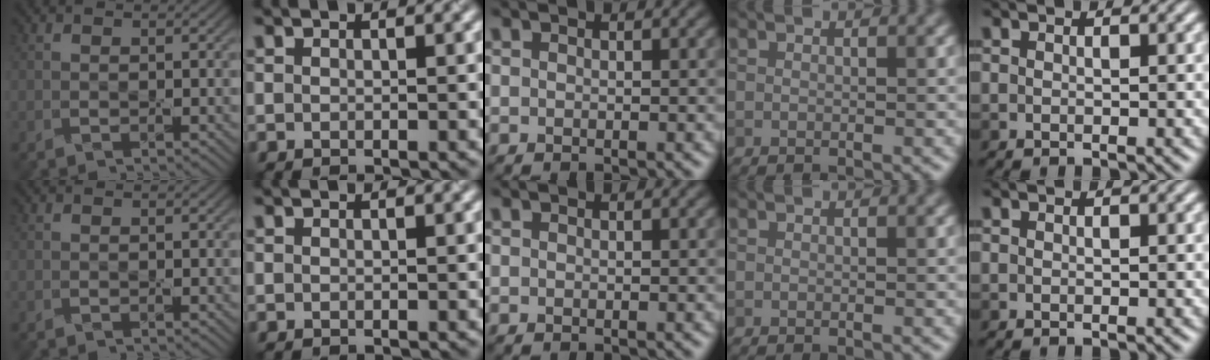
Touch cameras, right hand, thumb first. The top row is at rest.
{}